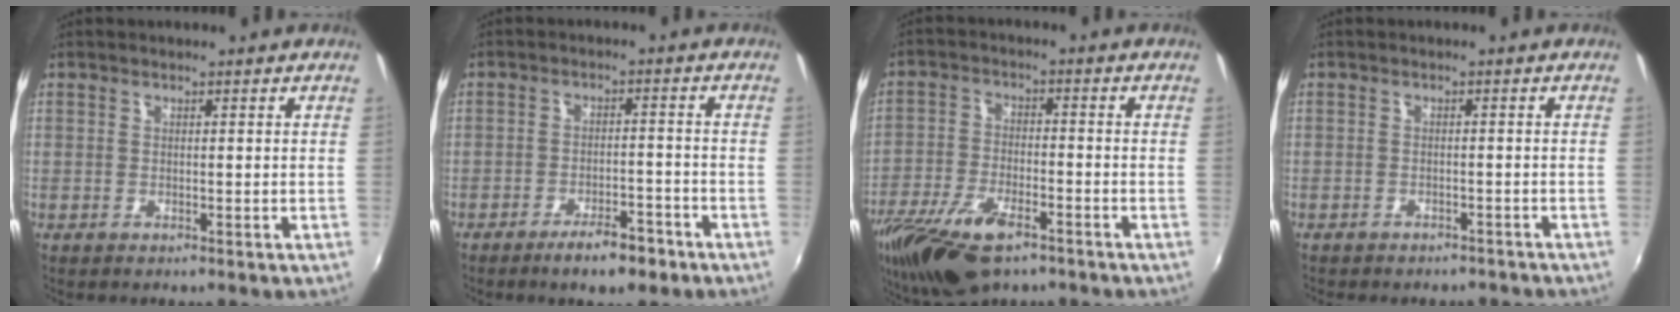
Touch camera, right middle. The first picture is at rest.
{"total": 6.6, "force": [-4.6, 1.9, 4.2], "torque": [-0.081, 0.002, -0.064]}
{"total": 15.6, "force": [-9.8, 6.6, 10.2], "torque": [-0.227, -0.040, -0.180]}
{"total": 5.6, "force": [-4.9, 2.1, 1.7], "torque": [-0.041, -0.006, -0.062]}